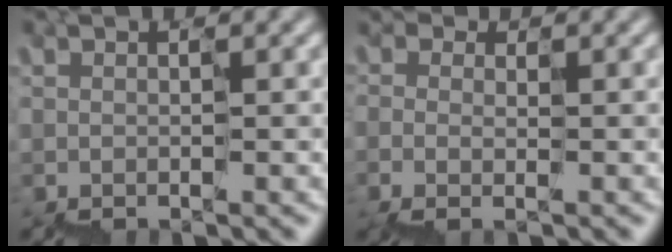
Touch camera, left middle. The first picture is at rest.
{"total": 0.9, "force": [-0.8, 0.4, 0.2], "torque": [-0.007, -0.002, -0.012]}